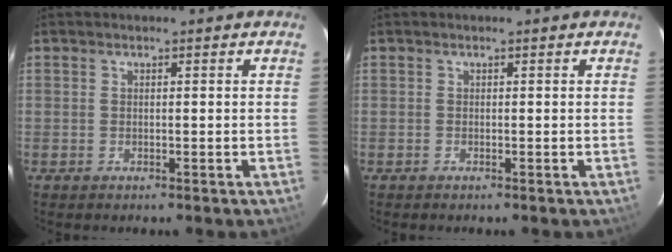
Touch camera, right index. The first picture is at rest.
{"total": 0.0}